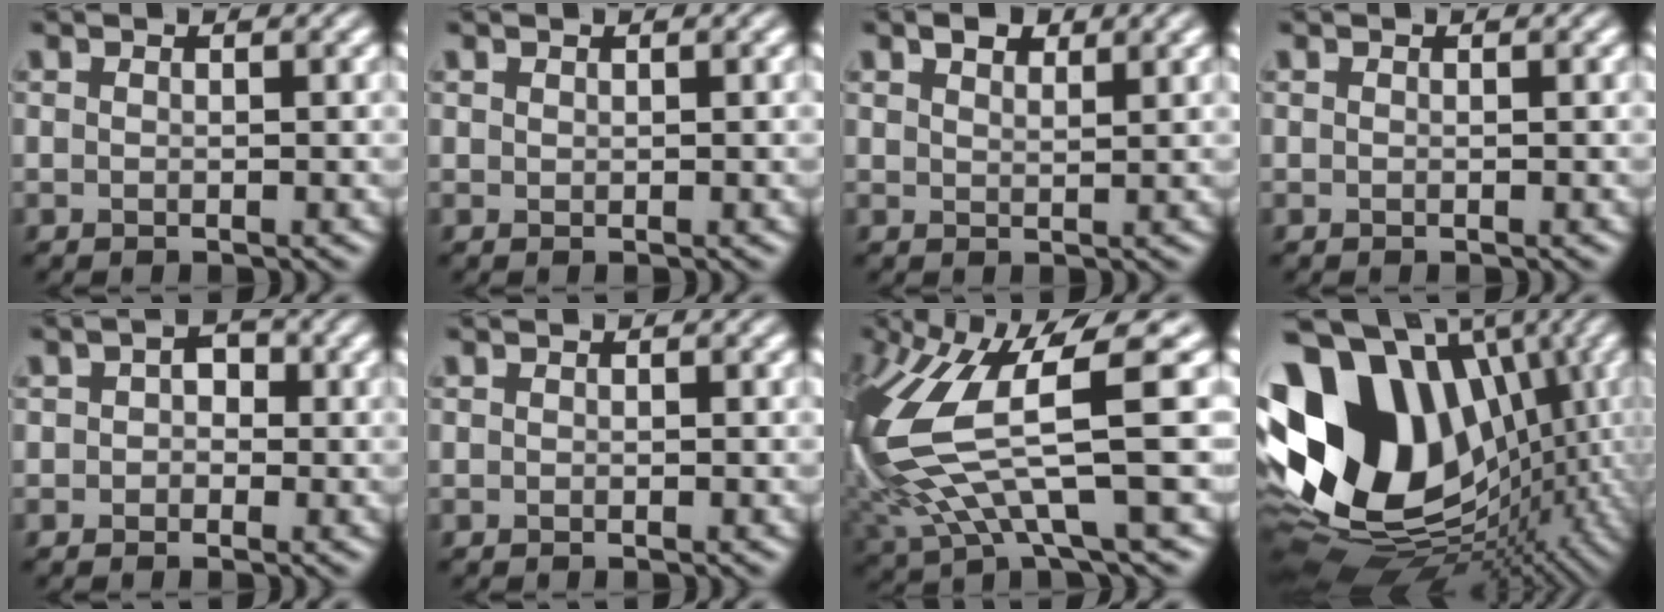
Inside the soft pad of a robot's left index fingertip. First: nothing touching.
{"total": 0.0}
{"total": 1.5, "force": [1.4, 0.2, 0.4], "torque": [-0.008, 0.009, 0.034]}
{"total": 0.0}
{"total": 1.3, "force": [-0.1, 1.0, 0.8], "torque": [-0.014, 0.011, 0.000]}
{"total": 0.0}
{"total": 11.9, "force": [1.1, 3.7, 11.3], "torque": [-0.271, -0.011, 0.040]}
{"total": 16.9, "force": [0.8, 12.7, 11.1], "torque": [-0.227, 0.023, 0.014]}